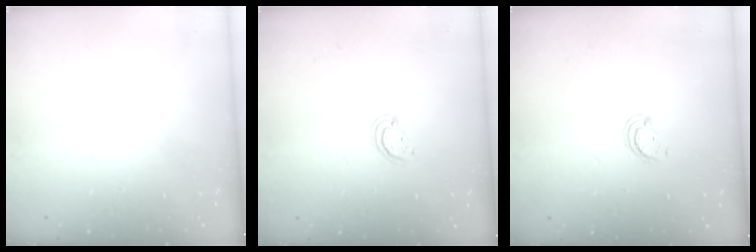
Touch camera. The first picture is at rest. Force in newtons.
{"total": 2.5, "press": 2.5, "slide": 0.2}
{"total": 2.3, "press": 2.3, "slide": 0.2}